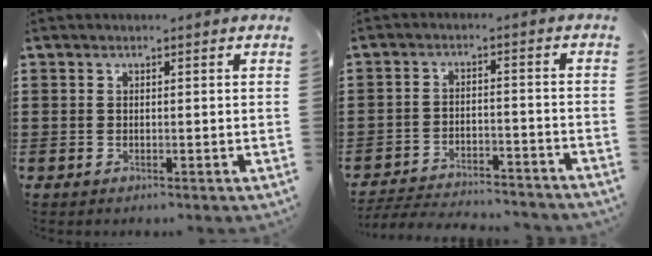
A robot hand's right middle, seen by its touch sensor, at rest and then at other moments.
{"total": 4.5, "force": [-4.4, 0.3, 0.6], "torque": [-0.018, 0.001, -0.093]}